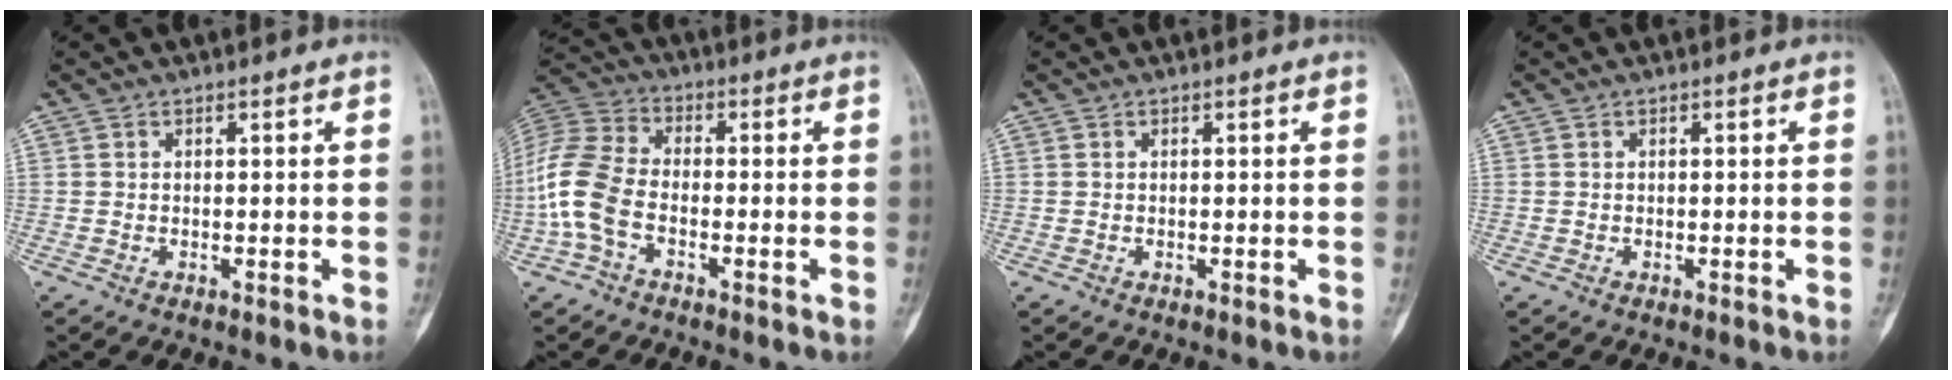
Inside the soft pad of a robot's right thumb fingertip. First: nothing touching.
{"total": 11.1, "force": [-3.1, 7.0, 8.1], "torque": [-0.178, 0.027, -0.071]}
{"total": 0.0}
{"total": 0.0}